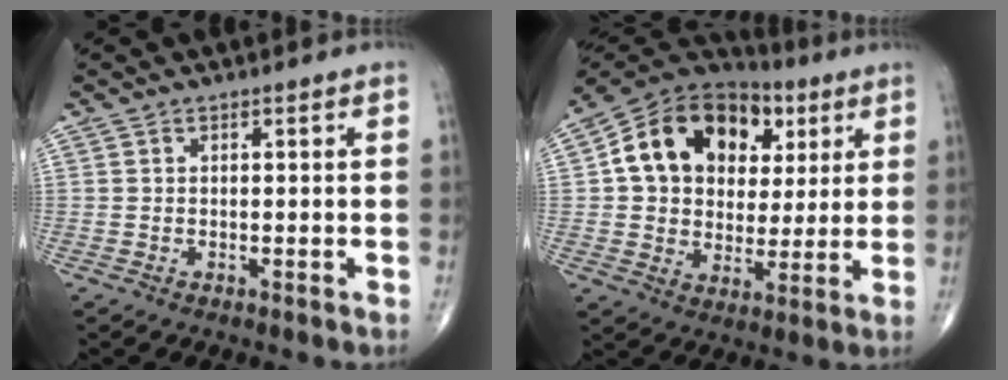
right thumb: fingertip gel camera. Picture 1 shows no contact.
{"total": 20.6, "force": [6.1, 15.3, 12.4], "torque": [-0.181, 0.017, 0.100]}